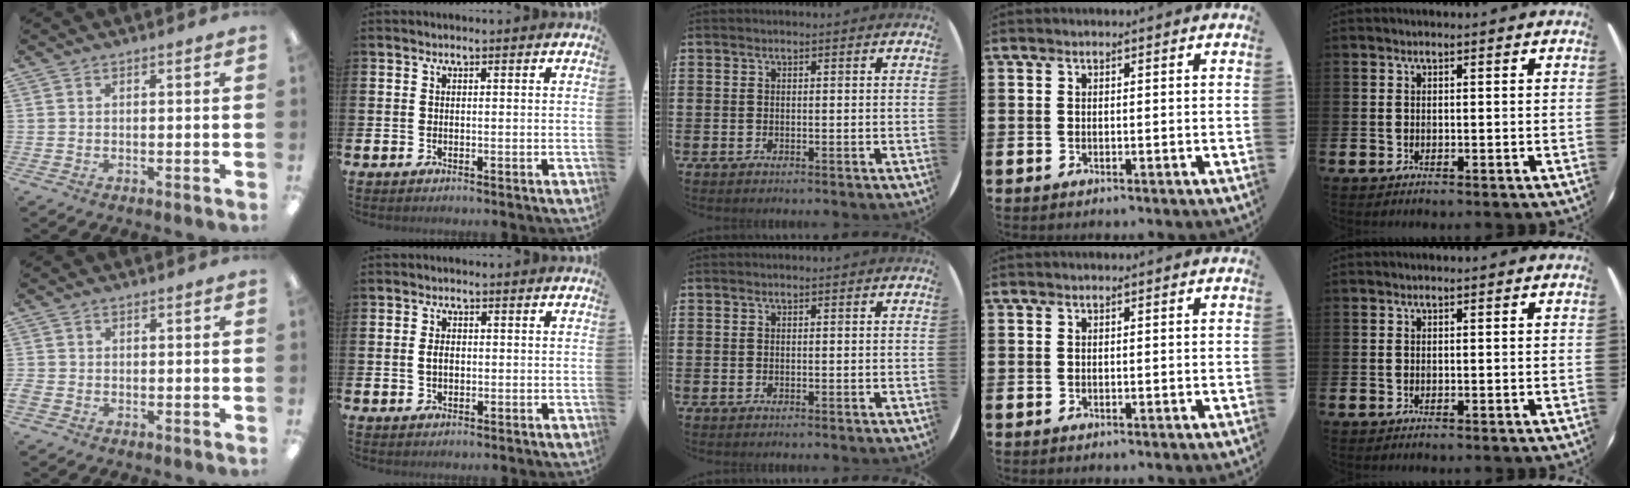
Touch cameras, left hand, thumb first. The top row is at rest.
{"thumb": {"total": 1.5, "force": [-0.8, 1.0, 0.7], "torque": [-0.012, 0.004, -0.015]}, "index": {"total": 2.0, "force": [0.0, 1.3, 1.5], "torque": [-0.016, 0.002, -0.005]}}